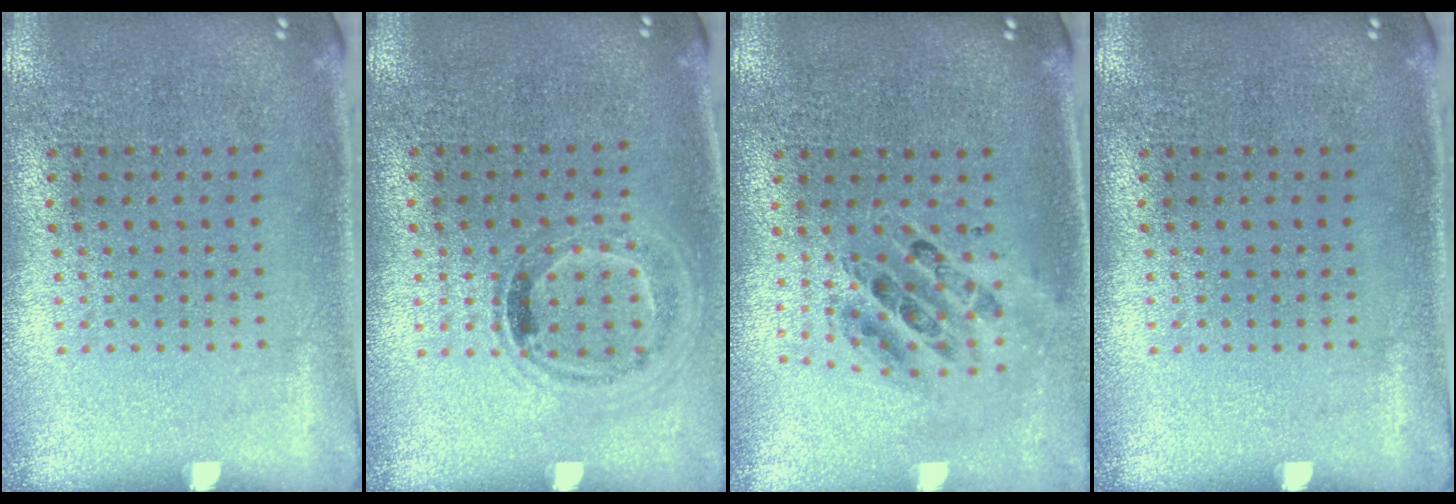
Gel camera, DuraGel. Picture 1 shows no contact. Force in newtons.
{"total": 1.0, "press": 0.9, "slide": 0.4}
{"total": 0.7, "press": 0.7, "slide": 0.0}
{"total": 0.0}